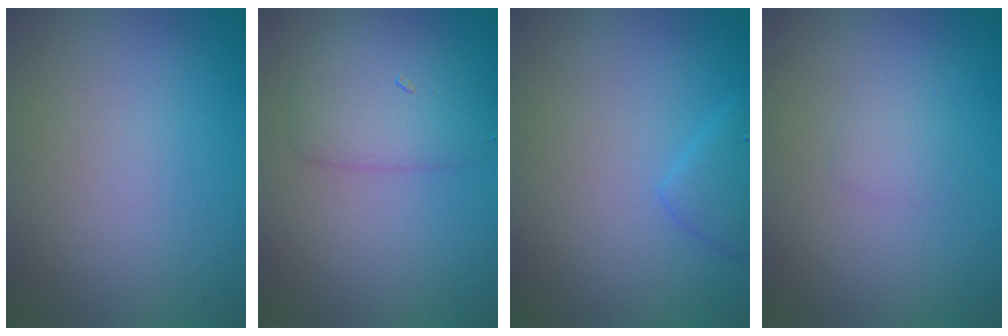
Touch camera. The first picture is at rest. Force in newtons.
{"total": 3.4, "press": 3.4, "slide": 0.2}
{"total": 2.0, "press": 2.0, "slide": 0.1}
{"total": 0.9, "press": 0.9, "slide": 0.0}